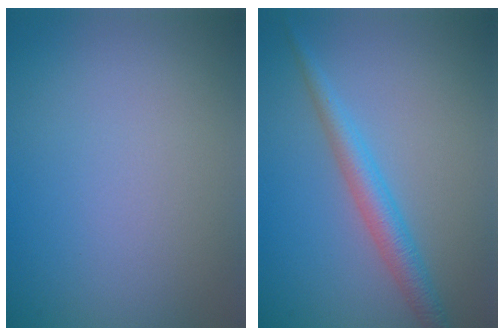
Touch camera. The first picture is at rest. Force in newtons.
{"total": 2.9, "press": 2.9, "slide": 0.0}